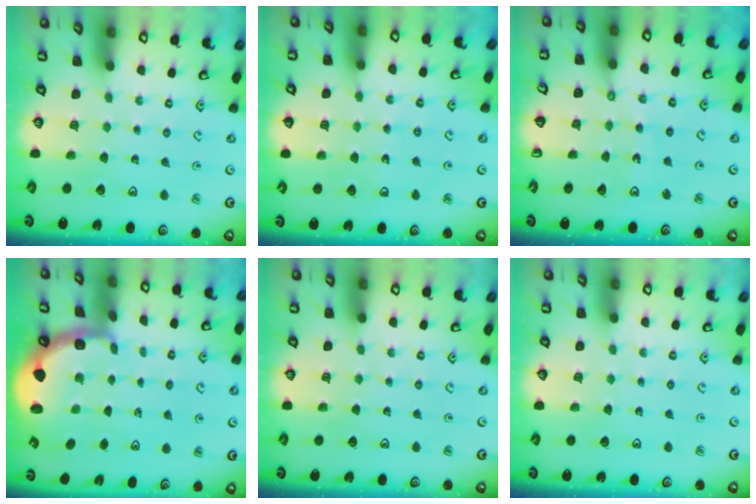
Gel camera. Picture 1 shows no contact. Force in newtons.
{"total": 5.2, "press": 4.9, "slide": 1.5}
{"total": 7.0, "press": 7.0, "slide": 0.8}
{"total": 2.2, "press": 2.0, "slide": 0.8}
{"total": 0.0}
{"total": 0.0}